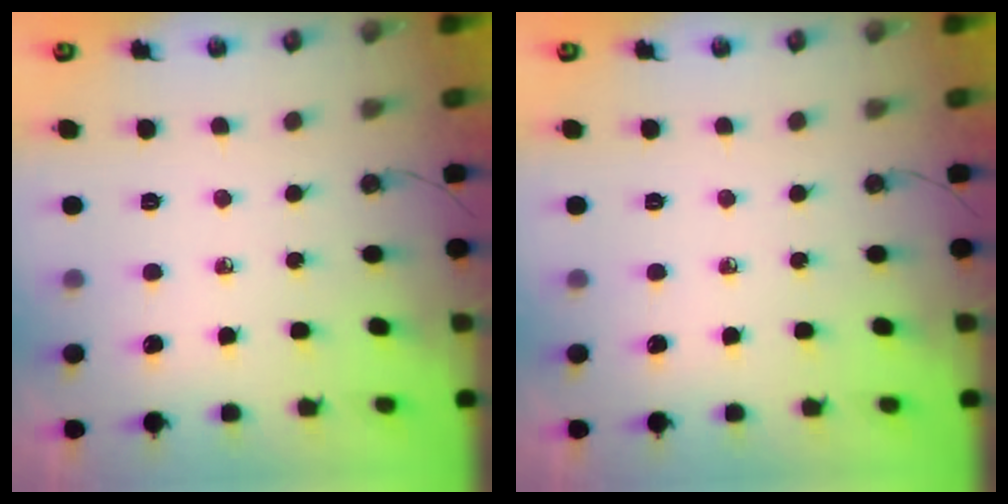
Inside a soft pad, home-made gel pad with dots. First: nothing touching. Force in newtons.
{"total": 0.0}